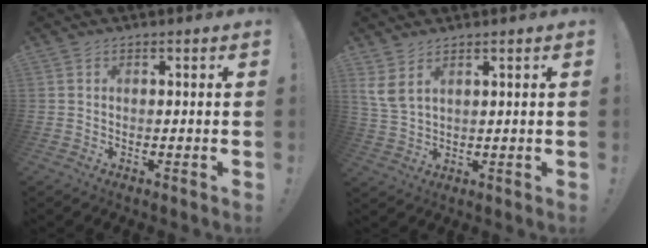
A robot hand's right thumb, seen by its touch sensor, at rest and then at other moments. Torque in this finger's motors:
{"motor_torque": [-0.58, 0.38, 0.24, -0.01, 0.01]}